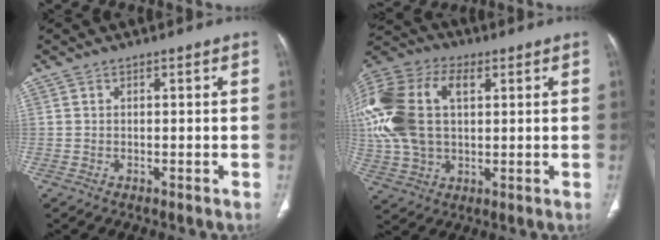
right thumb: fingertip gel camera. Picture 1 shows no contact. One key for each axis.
{"total": 22.2, "fx": 4.6, "fy": 14.0, "fz": 16.6, "tx": -0.382, "ty": 0.023, "tz": 0.084}